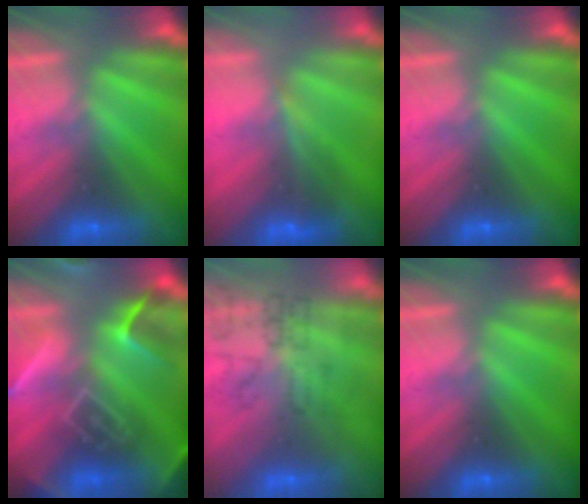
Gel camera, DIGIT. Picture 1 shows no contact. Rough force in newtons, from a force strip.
{"total": 4.2}
{"total": 0.0}
{"total": 12.7}
{"total": 4.8}
{"total": 0.0}